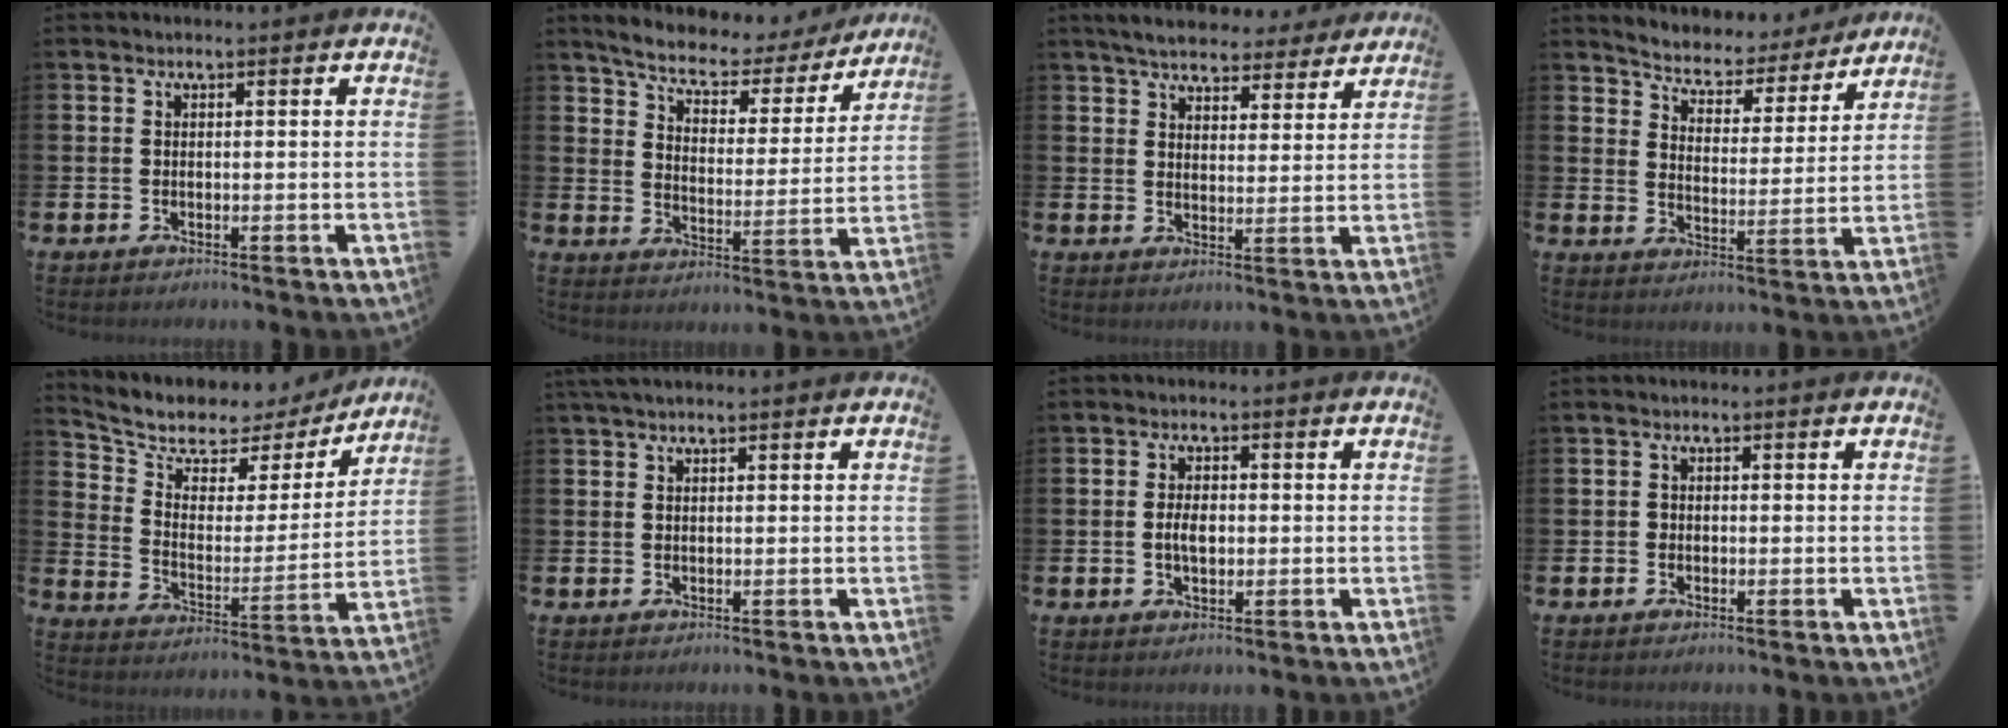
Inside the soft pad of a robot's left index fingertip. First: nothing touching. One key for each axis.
{"total": 6.4, "fx": 5.8, "fy": 2.0, "fz": 1.8, "tx": -0.059, "ty": -0.047, "tz": 0.094}
{"total": 5.9, "fx": 5.7, "fy": 1.4, "fz": 1.1, "tx": -0.038, "ty": -0.028, "tz": 0.101}
{"total": 5.2, "fx": 4.9, "fy": 1.6, "fz": 0.3, "tx": -0.030, "ty": -0.046, "tz": 0.079}
{"total": 7.1, "fx": 5.9, "fy": 3.4, "fz": 1.7, "tx": -0.077, "ty": -0.040, "tz": 0.099}
{"total": 1.5, "fx": 1.2, "fy": 0.2, "fz": 0.8, "tx": -0.014, "ty": 0.003, "tz": 0.021}
{"total": 3.2, "fx": -0.1, "fy": 1.9, "fz": 2.6, "tx": -0.031, "ty": 0.001, "tz": -0.007}
{"total": 0.9, "fx": -0.3, "fy": 0.8, "fz": 0.3, "tx": -0.003, "ty": 0.004, "tz": -0.008}